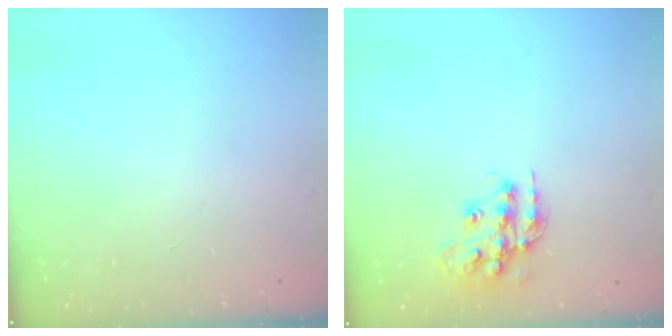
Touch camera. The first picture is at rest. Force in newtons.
{"total": 14.2, "press": 14.2, "slide": 0.9}